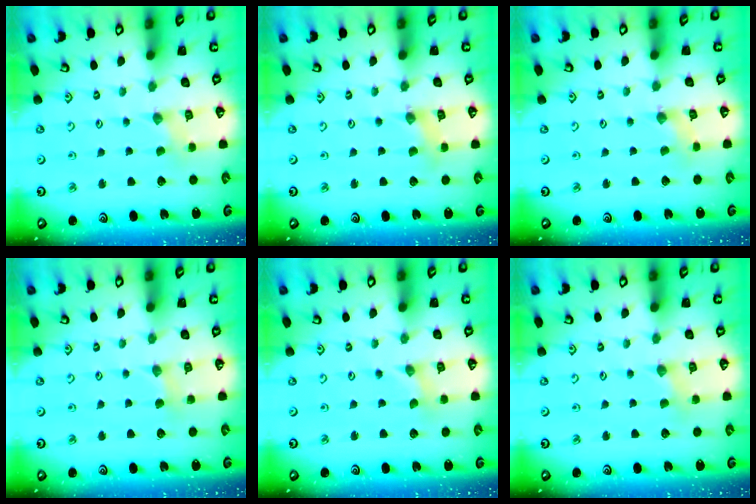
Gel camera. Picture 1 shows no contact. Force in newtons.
{"total": 1.7, "press": 1.7, "slide": 0.2}
{"total": 0.9, "press": 0.9, "slide": 0.3}
{"total": 2.7, "press": 2.7, "slide": 0.4}
{"total": 0.0}
{"total": 2.8, "press": 2.7, "slide": 0.5}